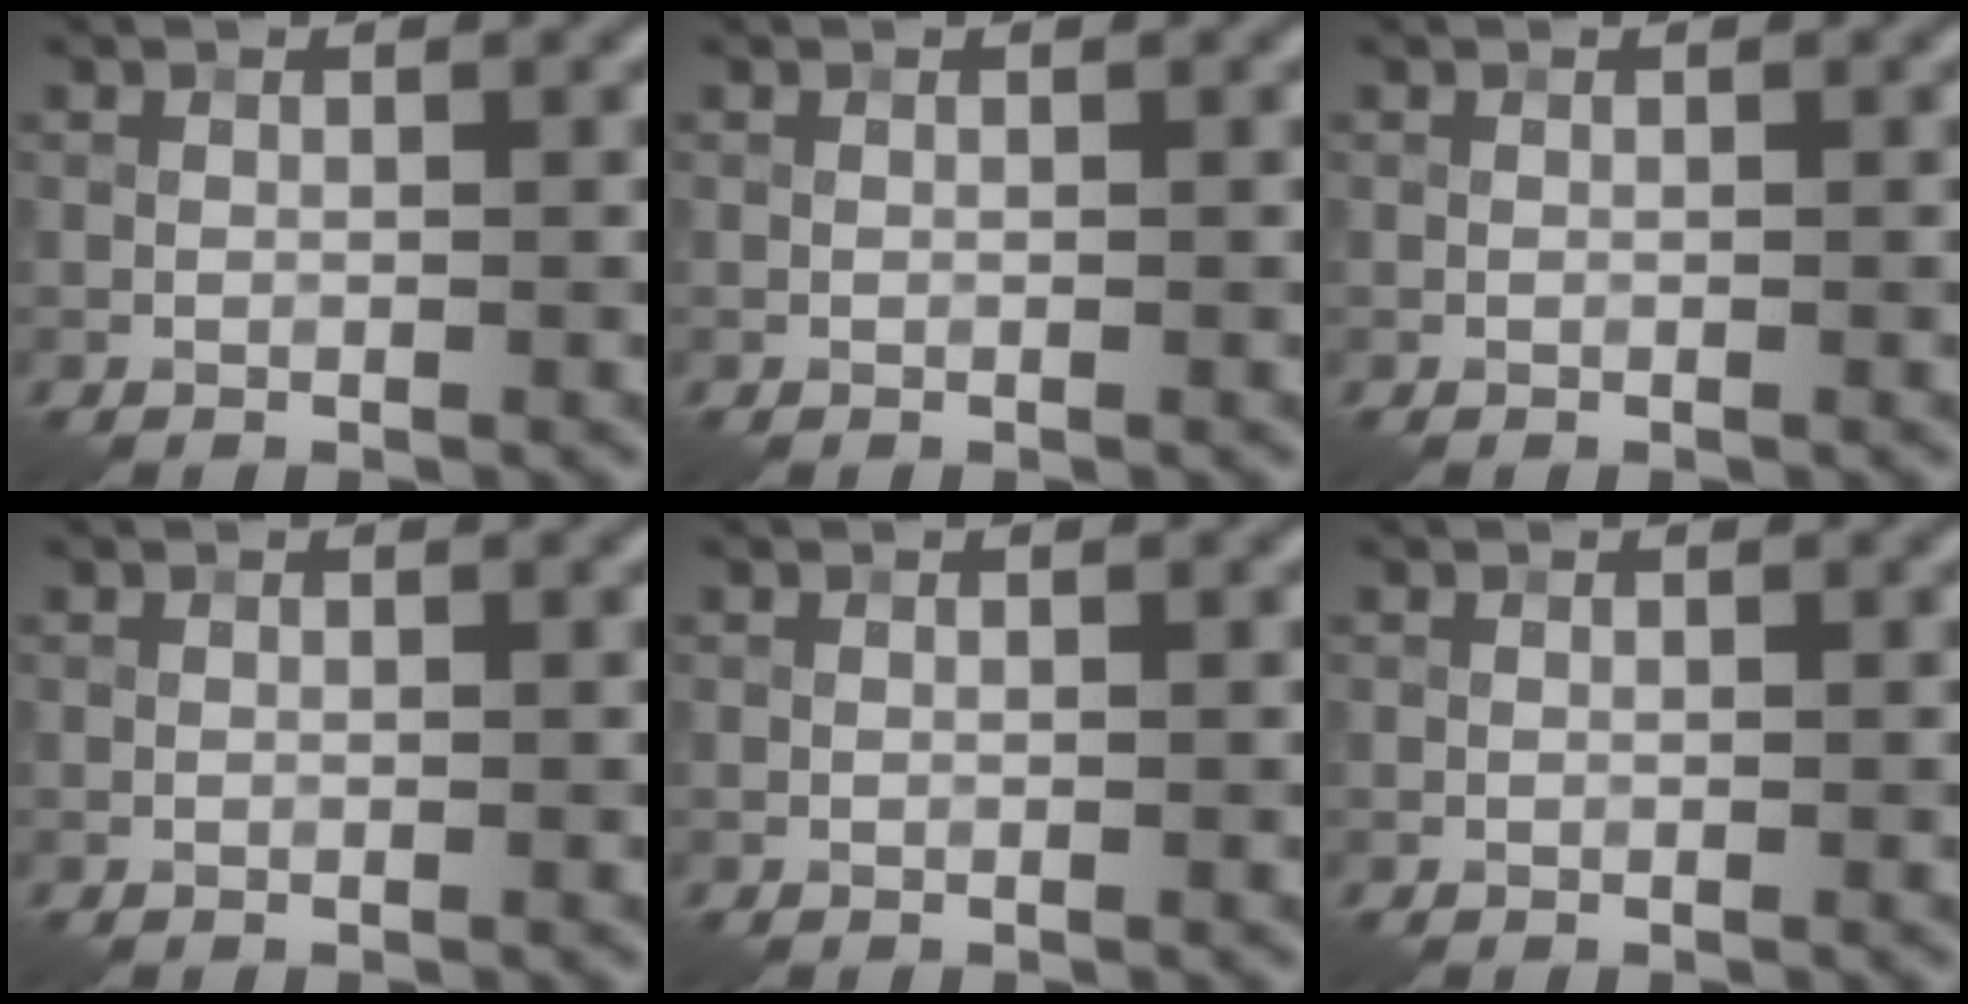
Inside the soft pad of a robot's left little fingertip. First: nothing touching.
{"total": 0.0}
{"total": 0.0}
{"total": 0.0}
{"total": 0.0}
{"total": 0.0}